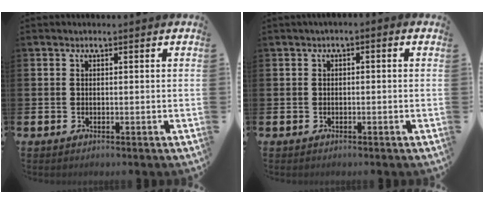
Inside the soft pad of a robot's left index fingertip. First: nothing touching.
{"total": 0.8, "force": [-0.5, 0.3, 0.6], "torque": [-0.010, 0.001, -0.011]}